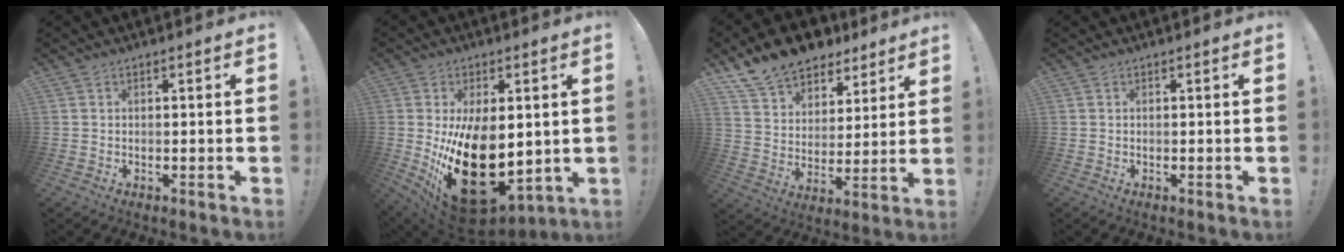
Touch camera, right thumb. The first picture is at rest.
{"total": 25.6, "force": [-2.5, 15.6, 20.2], "torque": [-0.337, -0.010, -0.010]}
{"total": 13.9, "force": [11.1, 7.5, 3.3], "torque": [-0.068, -0.084, 0.210]}
{"total": 0.0}